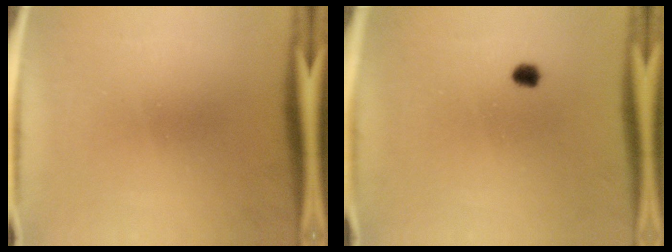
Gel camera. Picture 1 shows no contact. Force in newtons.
{"total": 1.9}